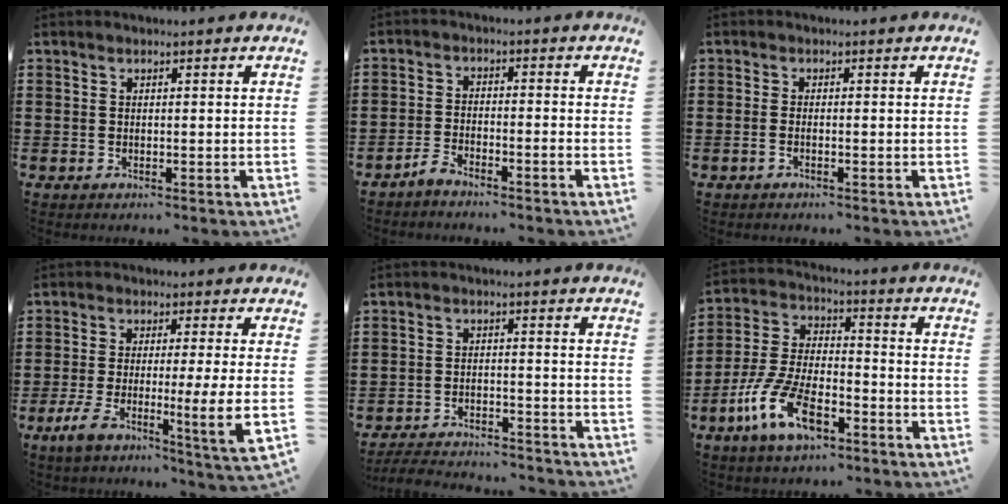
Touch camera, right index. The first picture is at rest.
{"total": 2.7, "force": [-2.6, -0.2, 0.6], "torque": [-0.021, 0.001, -0.055]}
{"total": 0.9, "force": [-0.5, -0.1, 0.8], "torque": [-0.016, -0.008, -0.007]}
{"total": 8.9, "force": [-1.8, 0.6, 8.7], "torque": [-0.154, -0.018, -0.035]}
{"total": 3.8, "force": [-3.8, 0.2, 0.2], "torque": [-0.013, 0.001, -0.083]}
{"total": 11.0, "force": [-5.8, 4.8, 8.1], "torque": [-0.190, 0.000, -0.113]}